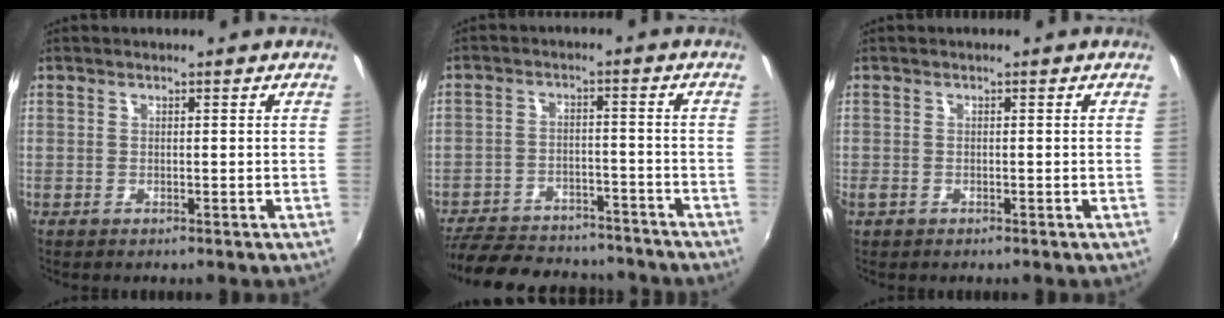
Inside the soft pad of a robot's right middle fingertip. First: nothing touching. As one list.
[{"total": 20.5, "force": [-17.5, 7.7, 7.7], "torque": [-0.176, 0.010, -0.236]}, {"total": 1.4, "force": [-0.8, 1.0, 0.6], "torque": [-0.014, -0.003, -0.015]}]